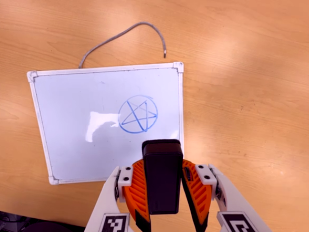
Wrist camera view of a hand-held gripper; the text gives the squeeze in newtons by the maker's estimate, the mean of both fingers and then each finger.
{"total": 7.8, "left": 7.0, "right": 8.7}